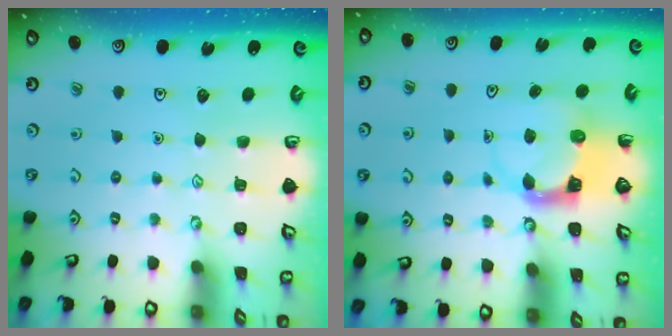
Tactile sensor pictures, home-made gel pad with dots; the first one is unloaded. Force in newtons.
{"total": 4.0, "press": 4.0, "slide": 0.4}